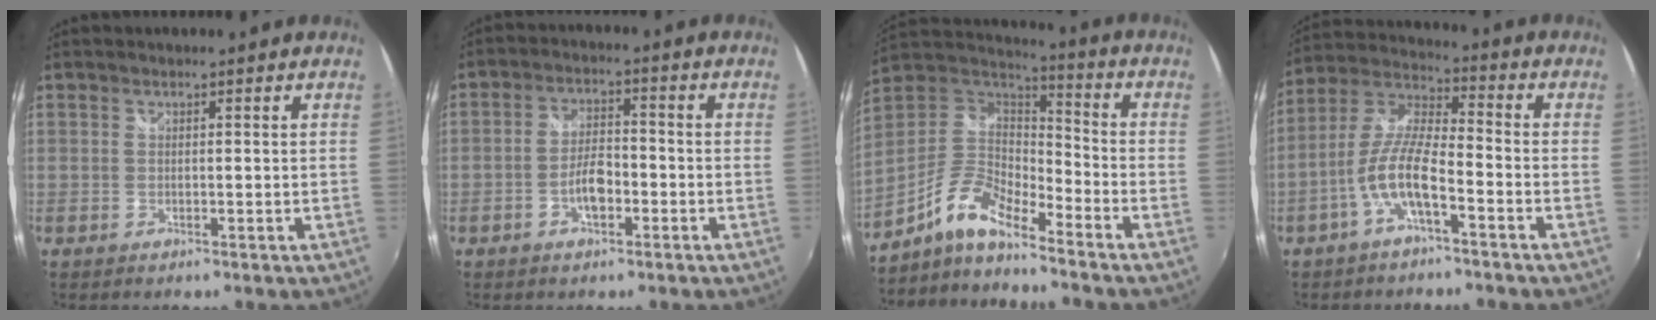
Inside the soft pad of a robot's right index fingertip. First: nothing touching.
{"total": 5.4, "force": [-2.3, 2.5, 4.2], "torque": [-0.084, 0.006, -0.039]}
{"total": 11.3, "force": [-8.4, 3.1, 6.9], "torque": [-0.151, 0.011, -0.174]}
{"total": 9.2, "force": [-4.4, 2.3, 7.8], "torque": [-0.173, 0.007, -0.084]}